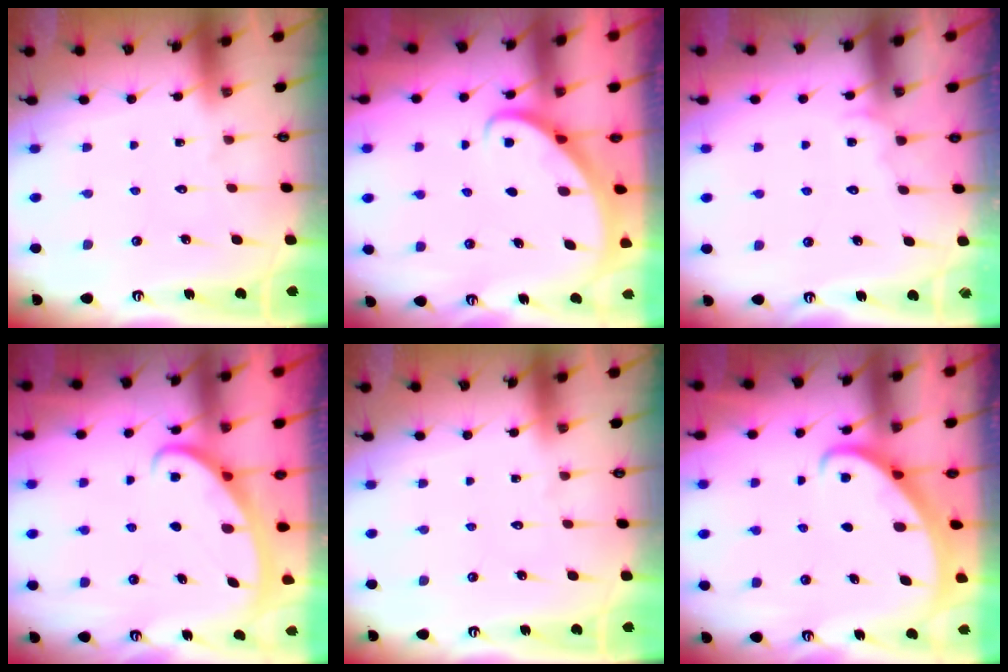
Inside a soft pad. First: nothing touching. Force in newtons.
{"total": 2.8, "press": 2.8, "slide": 0.2}
{"total": 3.3, "press": 3.3, "slide": 0.3}
{"total": 2.6, "press": 2.5, "slide": 0.4}
{"total": 0.0}
{"total": 2.0, "press": 2.0, "slide": 0.2}